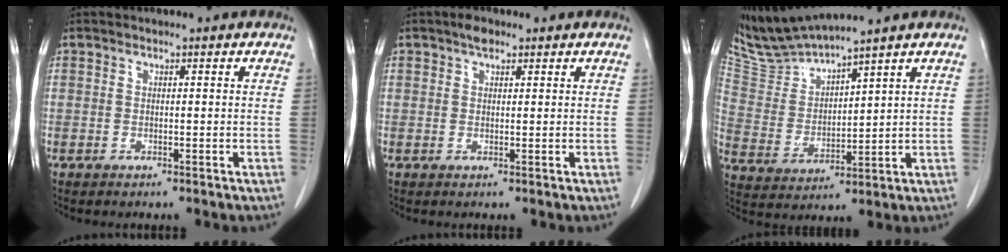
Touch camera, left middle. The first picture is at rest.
{"total": 1.8, "force": [1.2, 1.0, 0.9], "torque": [-0.017, 0.007, 0.018]}
{"total": 9.1, "force": [8.7, -1.1, 2.1], "torque": [-0.065, 0.000, 0.190]}